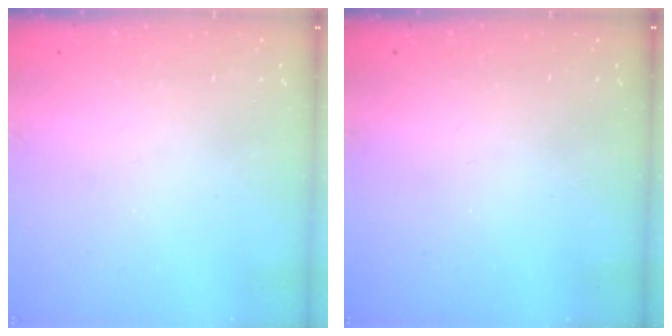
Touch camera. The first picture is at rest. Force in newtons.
{"total": 0.0}